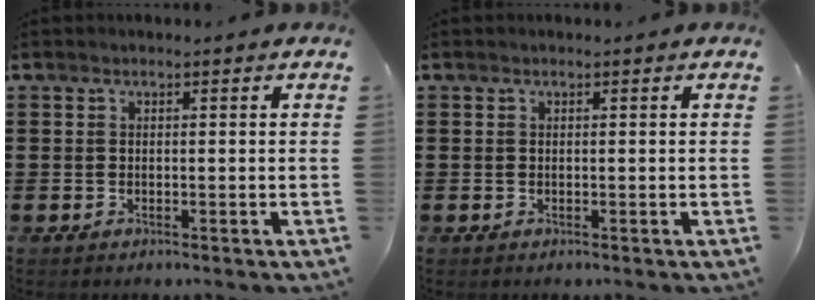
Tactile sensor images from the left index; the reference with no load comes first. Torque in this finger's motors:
{"motor_torque": [0.00, 0.00, 0.00, -0.01]}